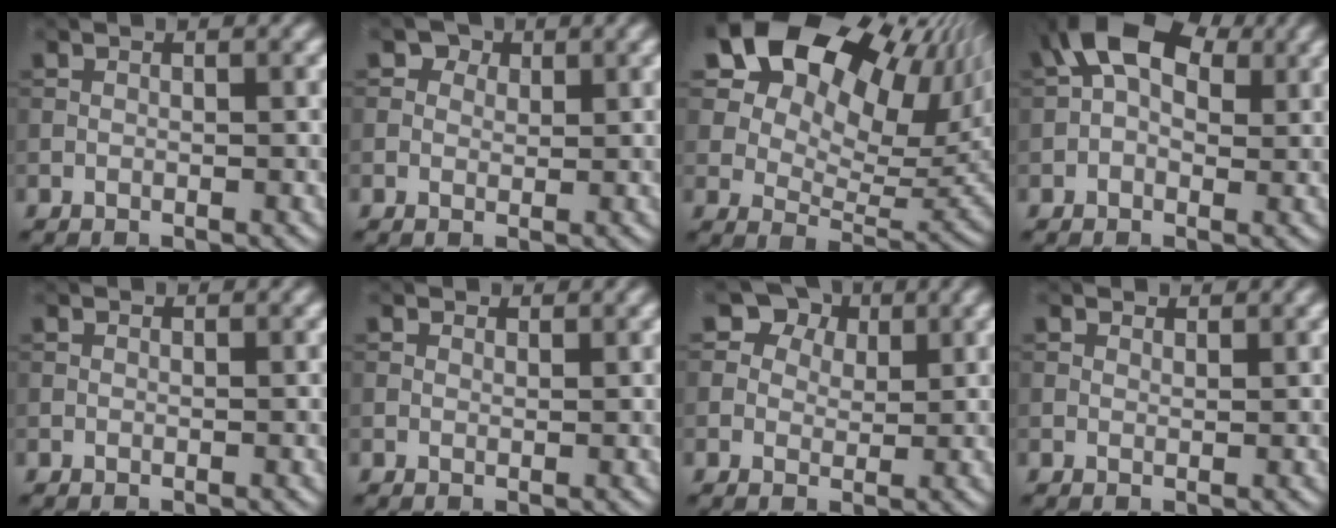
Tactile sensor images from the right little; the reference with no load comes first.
{"total": 2.3, "force": [1.3, 1.6, 0.9], "torque": [-0.014, -0.006, 0.014]}
{"total": 18.7, "force": [10.7, 10.1, 11.5], "torque": [-0.205, 0.042, 0.171]}
{"total": 7.6, "force": [2.5, 4.6, 5.4], "torque": [-0.088, 0.018, 0.025]}
{"total": 0.0}
{"total": 0.9, "force": [0.8, 0.4, 0.1], "torque": [-0.003, -0.003, 0.011]}
{"total": 4.8, "force": [2.8, 3.4, 2.0], "torque": [-0.044, -0.007, 0.029]}
{"total": 1.3, "force": [1.1, 0.5, 0.2], "torque": [-0.006, -0.003, 0.016]}